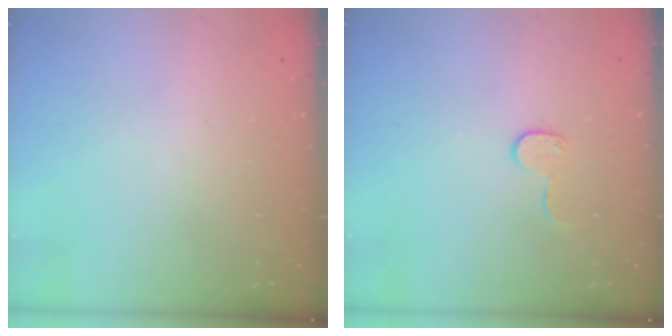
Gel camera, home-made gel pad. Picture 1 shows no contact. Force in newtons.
{"total": 8.4, "press": 8.4, "slide": 0.5}